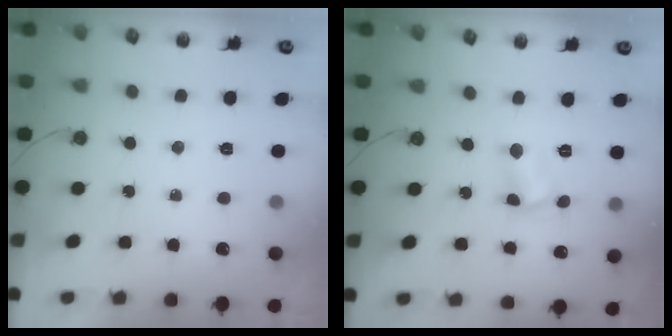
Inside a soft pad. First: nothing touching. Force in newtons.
{"total": 3.1, "press": 3.1, "slide": 0.2}